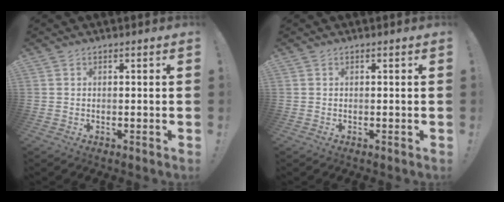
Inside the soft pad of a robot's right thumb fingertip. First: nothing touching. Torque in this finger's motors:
{"motor_torque": [0.03, -0.03, -0.05, 0.05, 0.03]}